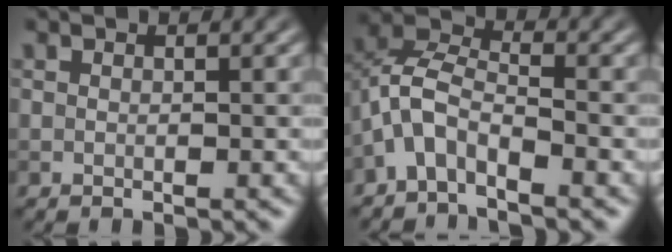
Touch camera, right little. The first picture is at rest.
{"total": 3.8, "force": [-2.5, 1.6, 2.4], "torque": [-0.047, 0.015, -0.060]}